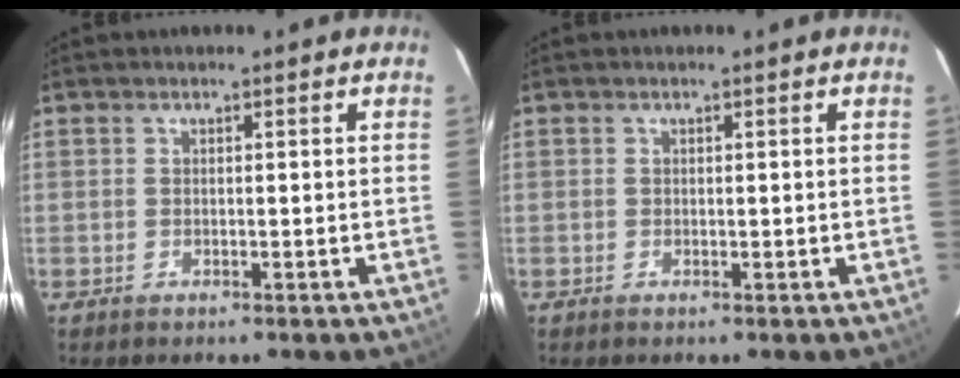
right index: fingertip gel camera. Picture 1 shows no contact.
{"total": 0.0}